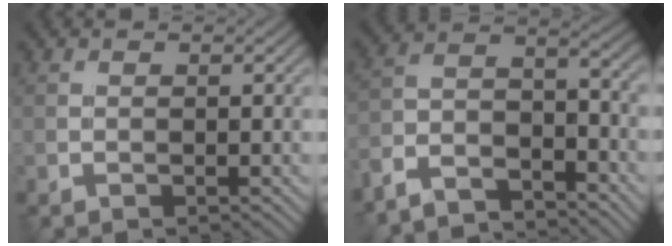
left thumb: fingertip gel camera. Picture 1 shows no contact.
{"total": 8.9, "force": [-7.8, 2.7, 3.4], "torque": [-0.071, -0.006, -0.161]}